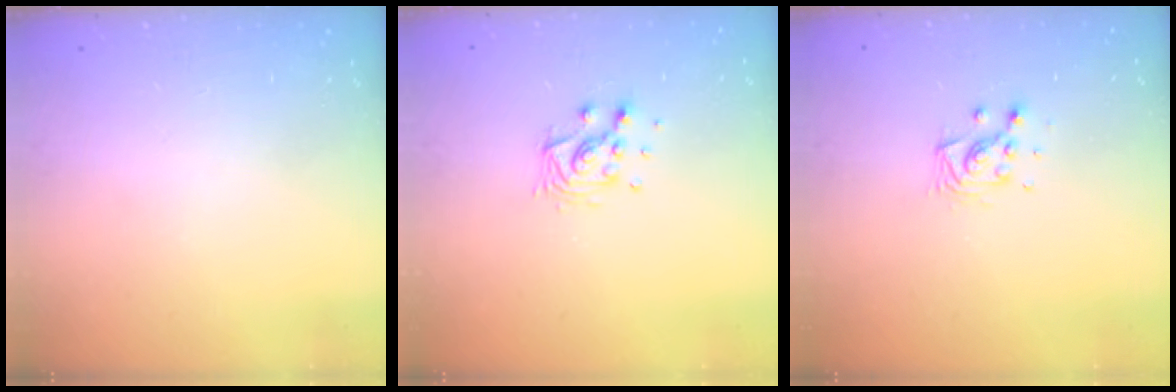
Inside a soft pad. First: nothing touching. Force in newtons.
{"total": 9.8, "press": 9.8, "slide": 0.6}
{"total": 6.3, "press": 6.3, "slide": 0.3}